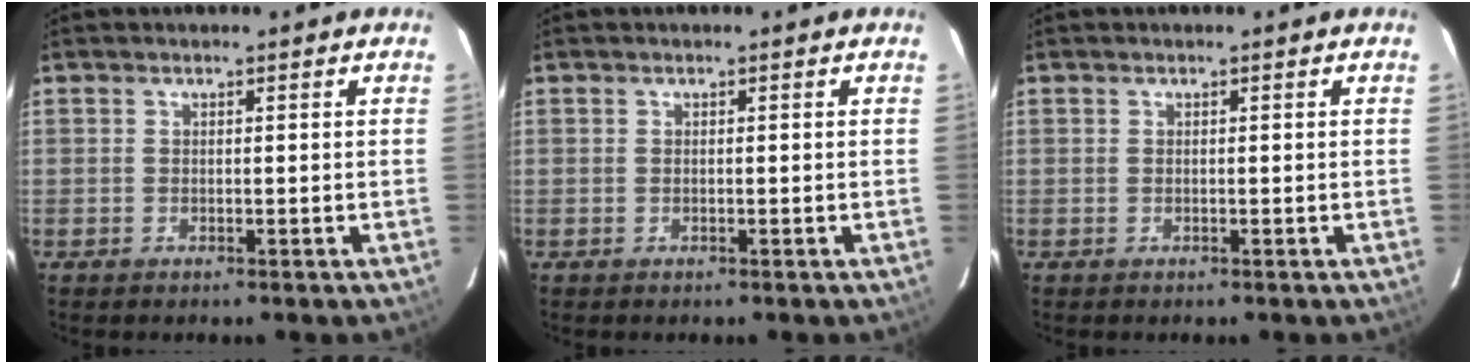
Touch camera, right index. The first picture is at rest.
{"total": 0.0}
{"total": 0.0}